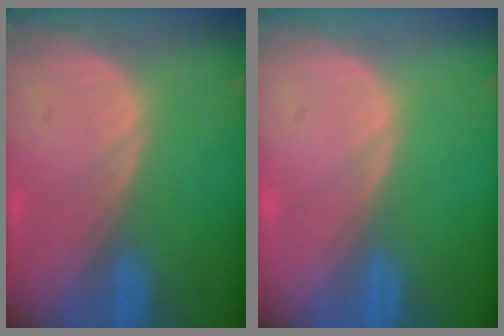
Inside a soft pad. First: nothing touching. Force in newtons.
{"total": 0.0}